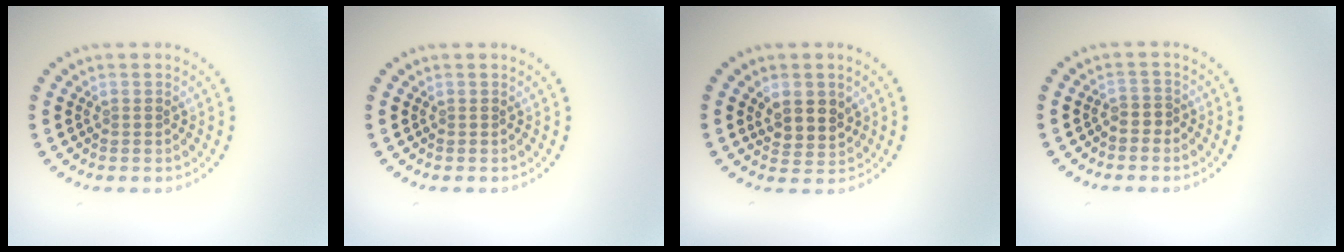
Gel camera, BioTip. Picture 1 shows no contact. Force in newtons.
{"total": 0.0}
{"total": 2.8, "press": 2.5, "slide": 1.3}
{"total": 1.1, "press": 0.7, "slide": 0.9}